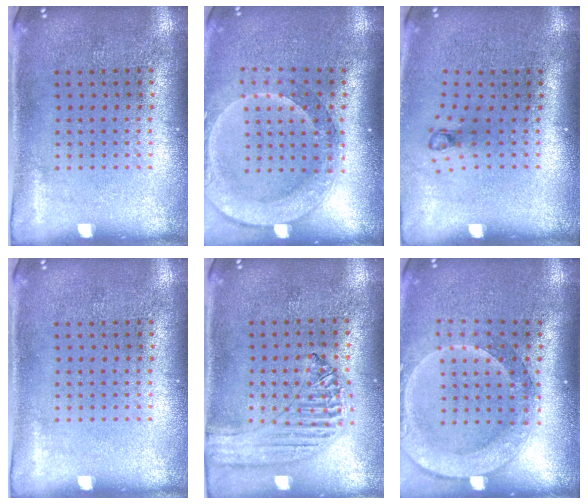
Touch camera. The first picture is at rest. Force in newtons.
{"total": 2.3, "press": 1.8, "slide": 1.4}
{"total": 0.8, "press": 0.4, "slide": 0.7}
{"total": 0.0}
{"total": 1.3, "press": 1.3, "slide": 0.2}
{"total": 2.3, "press": 1.8, "slide": 1.4}